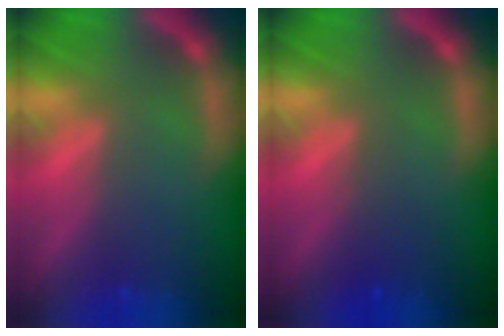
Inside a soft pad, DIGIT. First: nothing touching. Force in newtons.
{"total": 1.5}